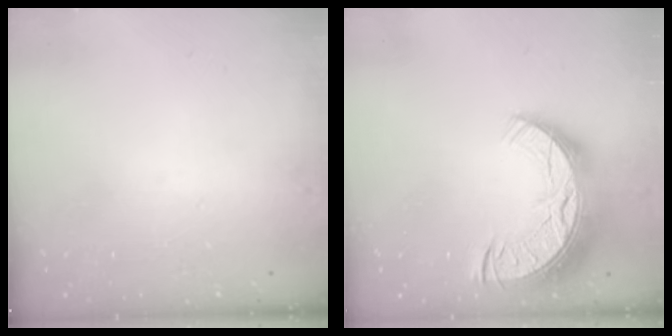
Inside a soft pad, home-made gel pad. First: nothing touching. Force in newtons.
{"total": 19.3, "press": 19.2, "slide": 1.4}